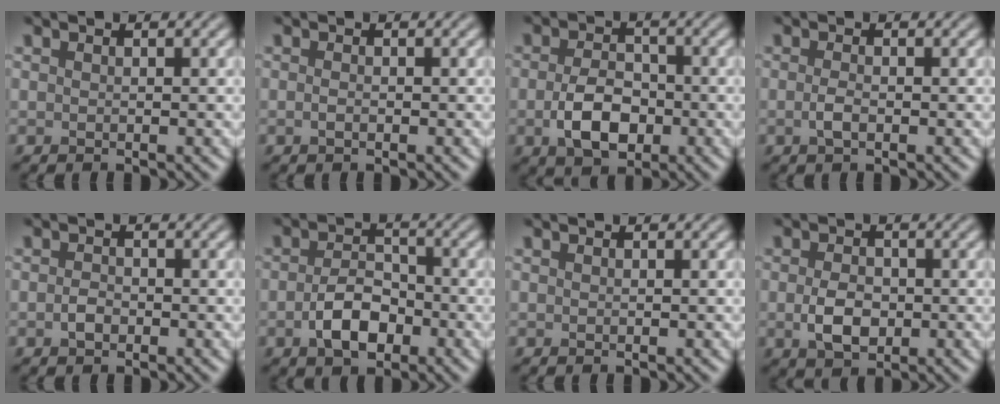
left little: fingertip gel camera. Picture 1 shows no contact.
{"total": 0.7, "force": [-0.3, 0.3, 0.6], "torque": [-0.013, -0.002, -0.005]}
{"total": 4.8, "force": [-1.2, 3.0, 3.5], "torque": [-0.072, -0.006, -0.025]}
{"total": 1.3, "force": [-0.4, 0.5, 1.2], "torque": [-0.027, -0.002, -0.010]}
{"total": 1.2, "force": [-0.5, 0.8, 0.8], "torque": [-0.018, 0.000, -0.011]}
{"total": 4.1, "force": [-1.5, 2.4, 2.9], "torque": [-0.056, 0.001, -0.031]}
{"total": 0.0}
{"total": 3.2, "force": [-0.5, 2.1, 2.3], "torque": [-0.045, -0.004, -0.010]}